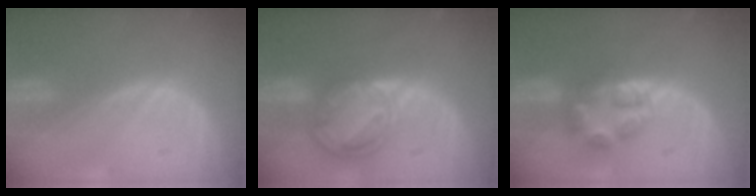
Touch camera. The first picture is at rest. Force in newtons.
{"total": 8.6, "press": 7.2, "slide": 4.6}
{"total": 5.8, "press": 5.6, "slide": 1.6}